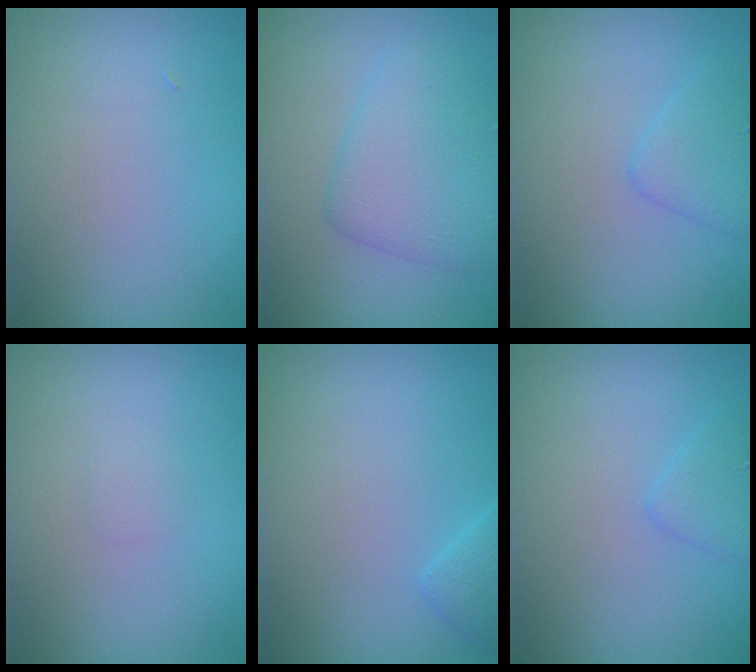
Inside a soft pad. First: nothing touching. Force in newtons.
{"total": 4.4, "press": 4.4, "slide": 0.0}
{"total": 2.0, "press": 2.0, "slide": 0.1}
{"total": 0.5, "press": 0.5, "slide": 0.0}
{"total": 1.3, "press": 1.3, "slide": 0.2}
{"total": 1.5, "press": 1.5, "slide": 0.1}